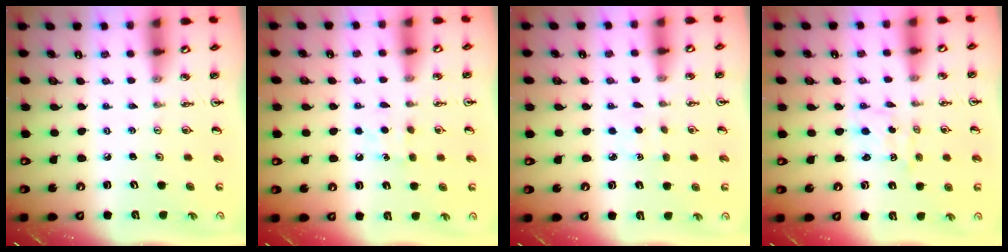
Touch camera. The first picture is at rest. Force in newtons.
{"total": 6.4, "press": 6.3, "slide": 0.8}
{"total": 1.5, "press": 1.5, "slide": 0.2}
{"total": 0.0}